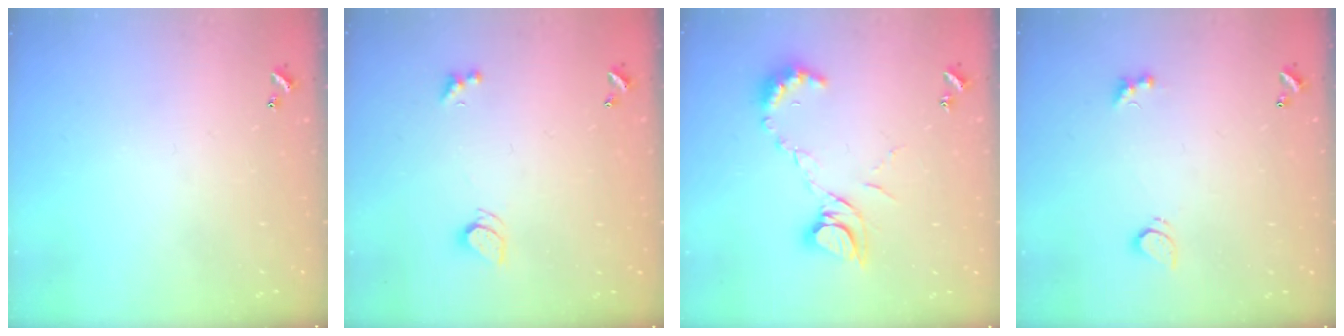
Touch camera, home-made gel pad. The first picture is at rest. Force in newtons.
{"total": 2.5, "press": 2.4, "slide": 0.6}
{"total": 9.8, "press": 9.8, "slide": 1.0}
{"total": 3.0, "press": 2.7, "slide": 1.1}